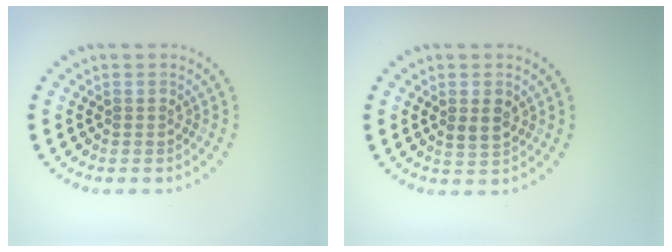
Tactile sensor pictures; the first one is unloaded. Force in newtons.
{"total": 1.9, "press": 1.8, "slide": 0.7}